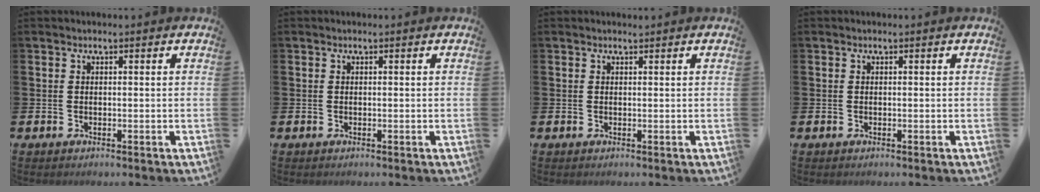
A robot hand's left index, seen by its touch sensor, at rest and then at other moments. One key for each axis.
{"total": 0.0}
{"total": 0.5, "fx": 0.5, "fy": 0.0, "fz": 0.0, "tx": 0.009, "ty": -0.004, "tz": 0.008}
{"total": 0.0}